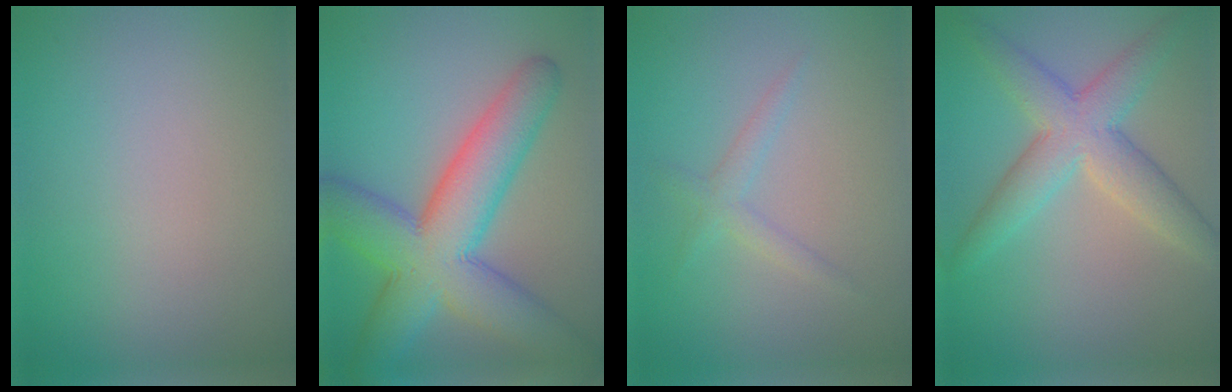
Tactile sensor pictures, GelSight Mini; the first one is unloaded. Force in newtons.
{"total": 10.5, "press": 10.5, "slide": 0.2}
{"total": 1.6, "press": 1.6, "slide": 0.1}
{"total": 5.7, "press": 5.6, "slide": 0.4}